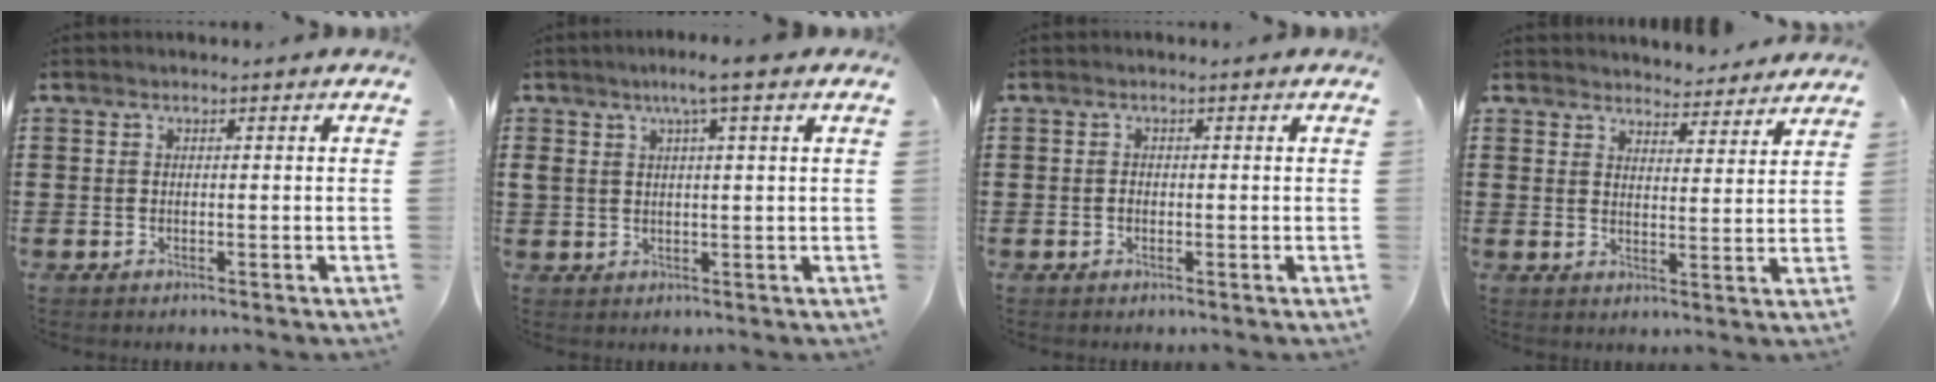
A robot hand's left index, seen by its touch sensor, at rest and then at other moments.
{"total": 3.9, "force": [1.9, 0.3, 3.4], "torque": [-0.069, 0.004, 0.031]}
{"total": 0.6, "force": [-0.3, 0.4, 0.4], "torque": [-0.009, -0.001, -0.006]}
{"total": 4.1, "force": [4.1, 0.3, -0.1], "torque": [-0.008, -0.025, 0.072]}